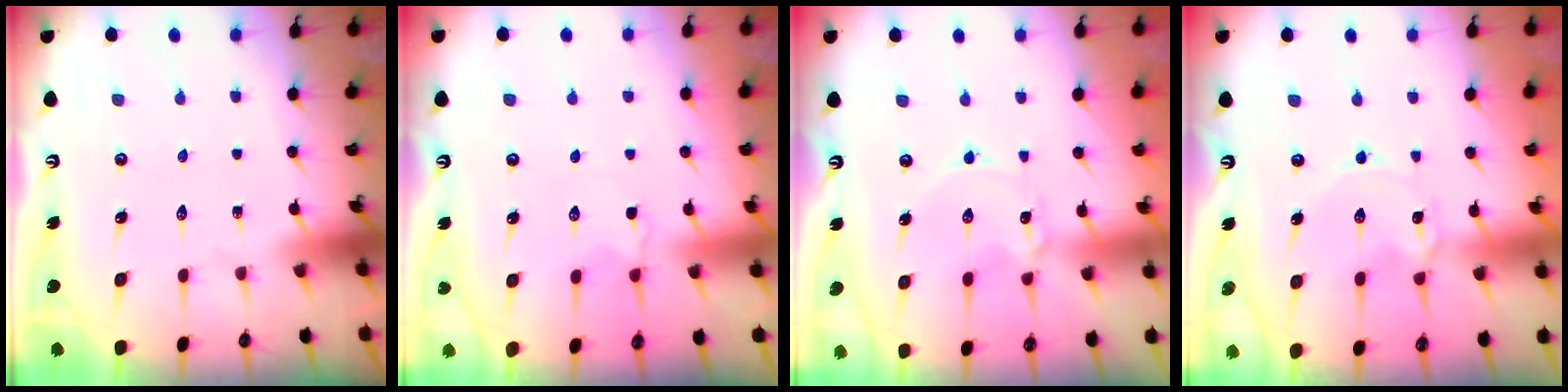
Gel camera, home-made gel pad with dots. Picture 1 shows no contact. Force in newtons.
{"total": 1.9, "press": 1.5, "slide": 1.1}
{"total": 0.9, "press": 0.9, "slide": 0.1}
{"total": 1.5, "press": 1.5, "slide": 0.2}